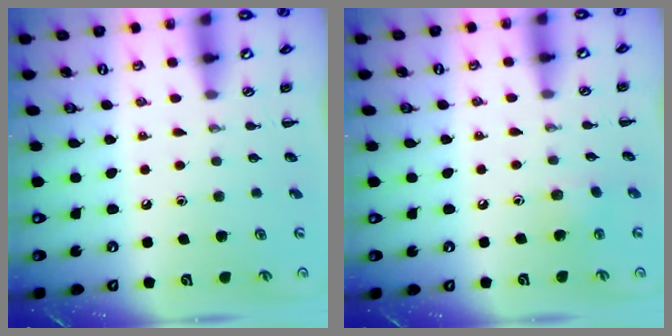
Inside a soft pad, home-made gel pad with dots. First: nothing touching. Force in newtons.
{"total": 5.6, "press": 5.4, "slide": 1.4}